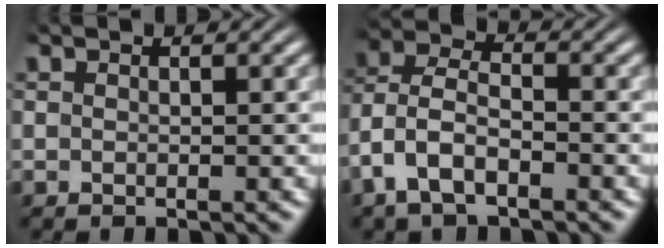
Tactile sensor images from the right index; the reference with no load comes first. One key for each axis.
{"total": 5.1, "fx": -0.8, "fy": 4.0, "fz": 3.1, "tx": -0.088, "ty": -0.021, "tz": -0.011}